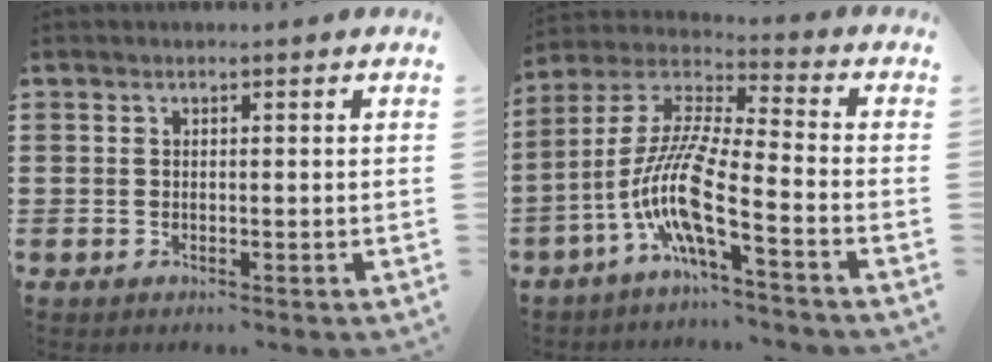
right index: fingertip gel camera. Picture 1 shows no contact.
{"total": 10.9, "force": [-5.7, 0.8, 9.3], "torque": [-0.226, -0.037, -0.124]}